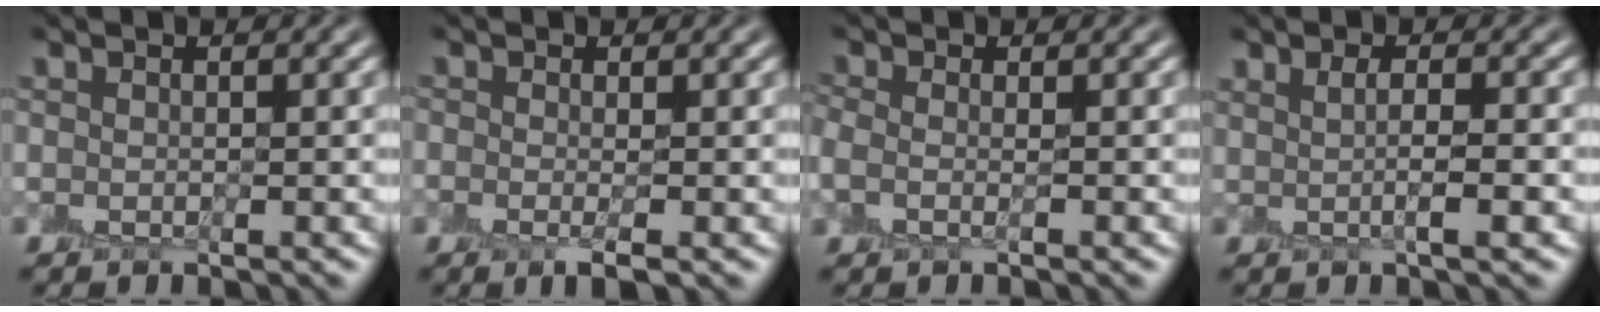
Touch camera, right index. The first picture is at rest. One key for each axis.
{"total": 1.3, "fx": -0.6, "fy": 0.2, "fz": 1.1, "tx": -0.018, "ty": -0.006, "tz": -0.011}
{"total": 1.1, "fx": -0.4, "fy": 0.6, "fz": 0.8, "tx": -0.023, "ty": -0.002, "tz": -0.014}
{"total": 2.1, "fx": -0.2, "fy": 0.6, "fz": 2.0, "tx": -0.032, "ty": -0.001, "tz": -0.003}